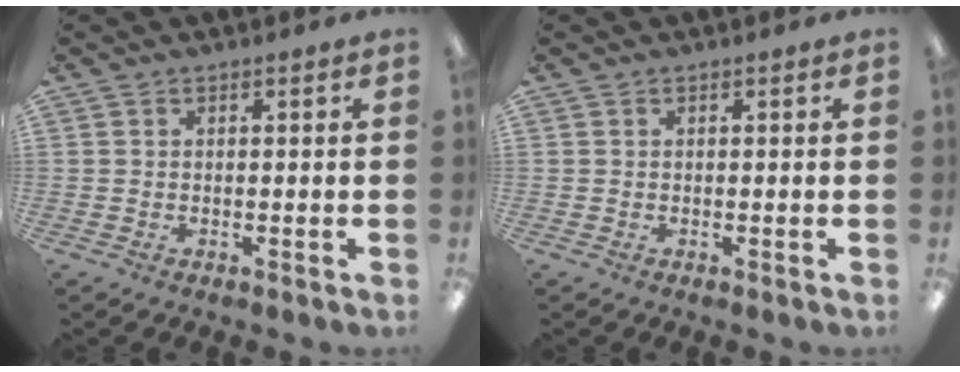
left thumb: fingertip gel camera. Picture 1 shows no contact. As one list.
[{"total": 0.0}]